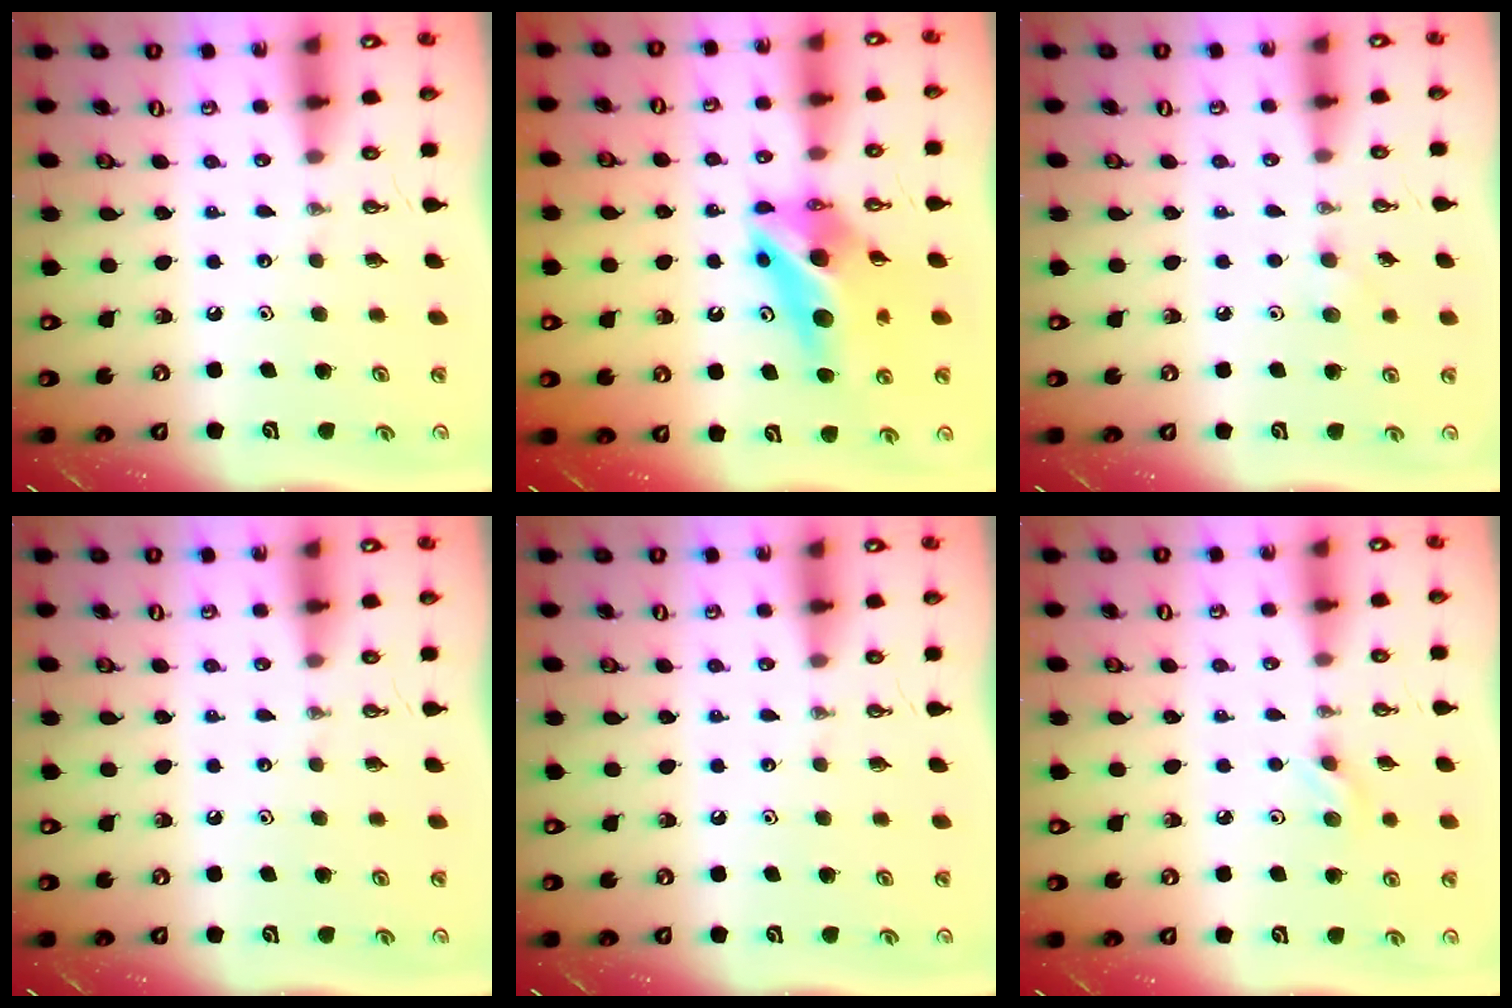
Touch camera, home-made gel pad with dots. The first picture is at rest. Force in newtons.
{"total": 13.4, "press": 13.4, "slide": 1.3}
{"total": 5.3, "press": 5.2, "slide": 1.1}
{"total": 0.0}
{"total": 0.0}
{"total": 5.6, "press": 5.3, "slide": 1.9}